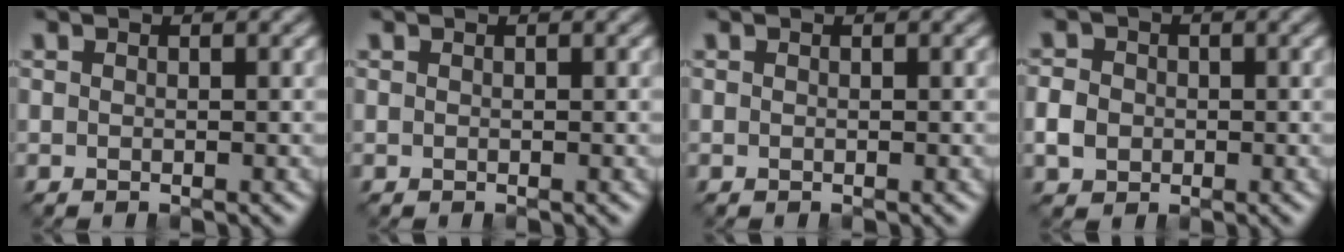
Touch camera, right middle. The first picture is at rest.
{"total": 0.0}
{"total": 0.0}
{"total": 2.5, "force": [-0.5, 2.2, 1.2], "torque": [-0.024, -0.001, -0.012]}